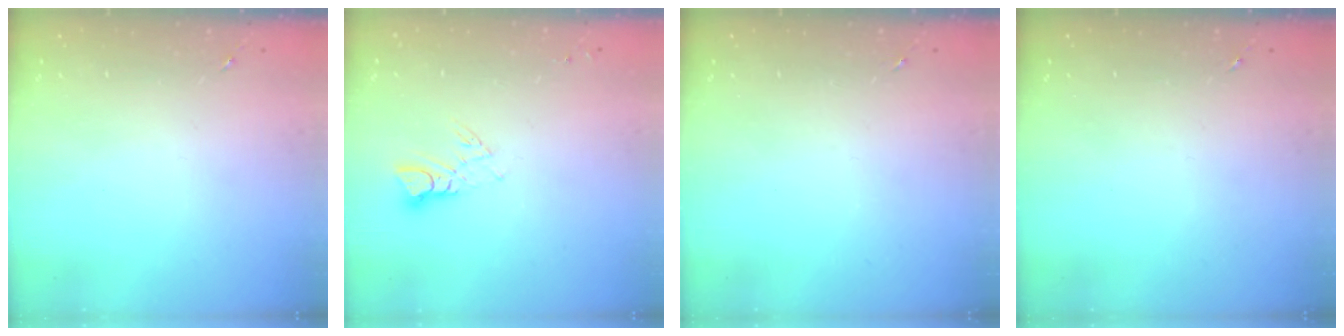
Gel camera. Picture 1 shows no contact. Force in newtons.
{"total": 4.5, "press": 4.5, "slide": 0.5}
{"total": 0.0}
{"total": 0.0}